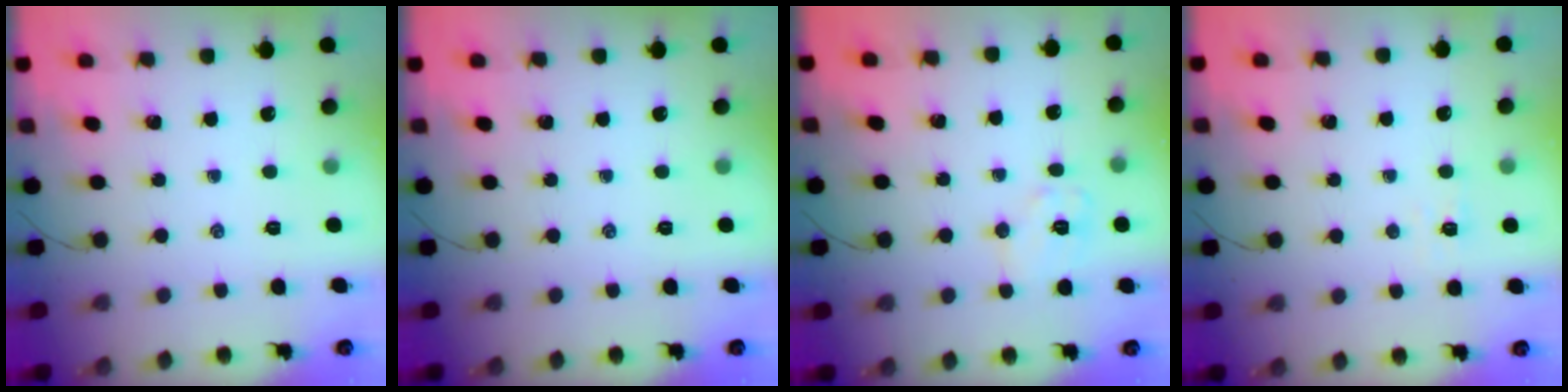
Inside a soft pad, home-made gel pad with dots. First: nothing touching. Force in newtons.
{"total": 0.0}
{"total": 7.6, "press": 7.5, "slide": 1.0}
{"total": 2.3, "press": 2.1, "slide": 0.8}